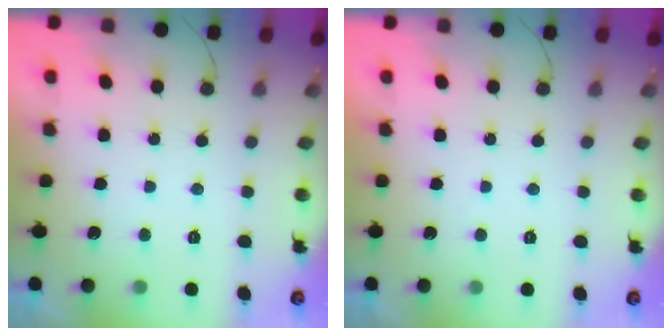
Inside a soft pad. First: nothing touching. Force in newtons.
{"total": 1.8, "press": 1.8, "slide": 0.1}